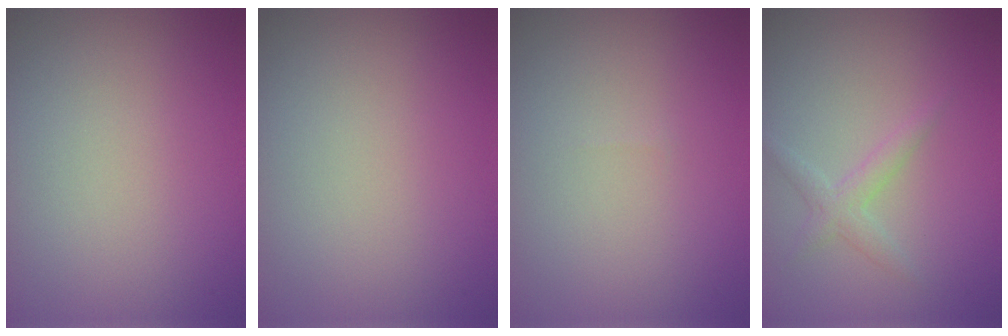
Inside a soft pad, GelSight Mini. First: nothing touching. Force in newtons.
{"total": 0.0}
{"total": 0.0}
{"total": 1.7, "press": 1.7, "slide": 0.1}